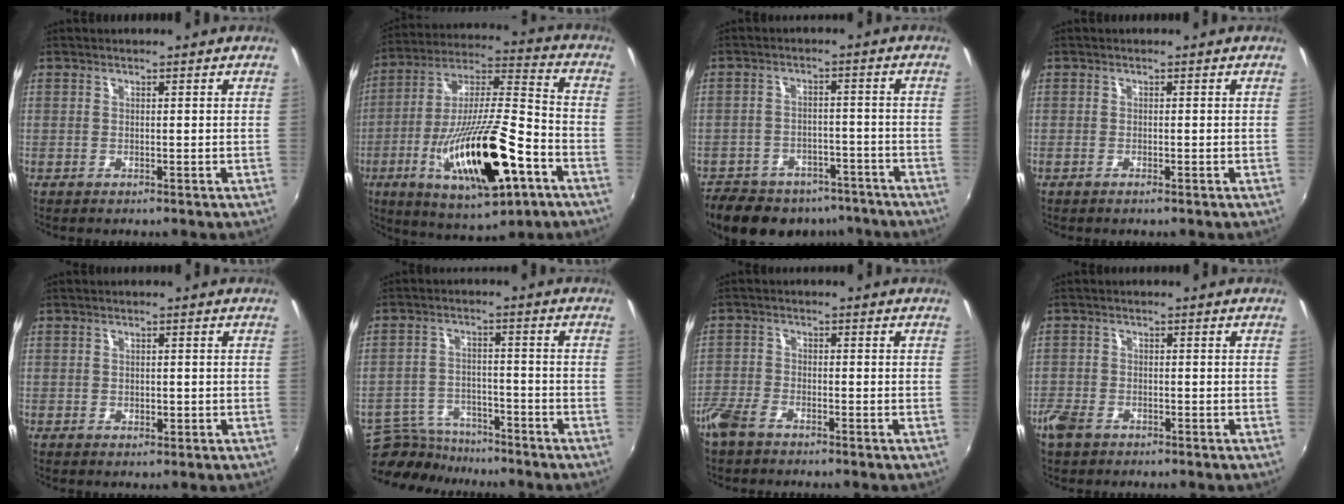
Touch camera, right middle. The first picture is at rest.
{"total": 23.3, "force": [-9.3, 6.7, 20.3], "torque": [-0.360, -0.021, -0.148]}
{"total": 19.0, "force": [-14.4, 9.8, 7.6], "torque": [-0.178, 0.004, -0.190]}
{"total": 0.9, "force": [-0.7, 0.0, 0.6], "torque": [-0.012, -0.003, -0.014]}
{"total": 1.5, "force": [-0.4, 1.3, 0.7], "torque": [-0.008, -0.003, -0.008]}
{"total": 11.0, "force": [-10.1, 3.5, 2.6], "torque": [-0.075, 0.004, -0.168]}
{"total": 5.1, "force": [-4.0, 1.9, 2.5], "torque": [-0.067, -0.006, -0.086]}
{"total": 4.8, "force": [-3.3, 2.6, 2.2], "torque": [-0.059, -0.008, -0.068]}